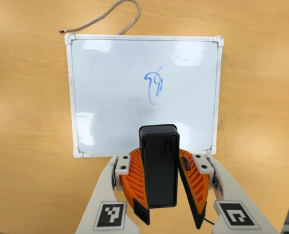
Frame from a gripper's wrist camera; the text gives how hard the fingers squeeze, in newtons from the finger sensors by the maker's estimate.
{"total": 7.5, "left": 8.5, "right": 6.4}